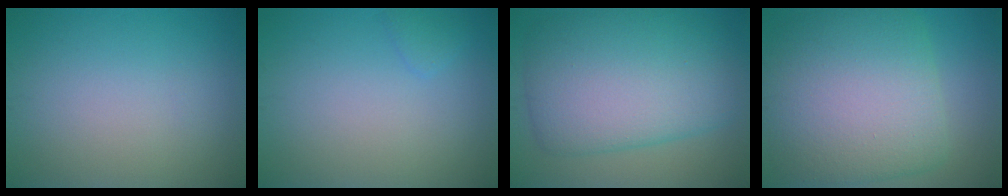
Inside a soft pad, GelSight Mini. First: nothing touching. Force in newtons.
{"total": 0.9, "press": 0.9, "slide": 0.1}
{"total": 10.3, "press": 10.3, "slide": 0.3}
{"total": 11.8, "press": 11.8, "slide": 0.3}